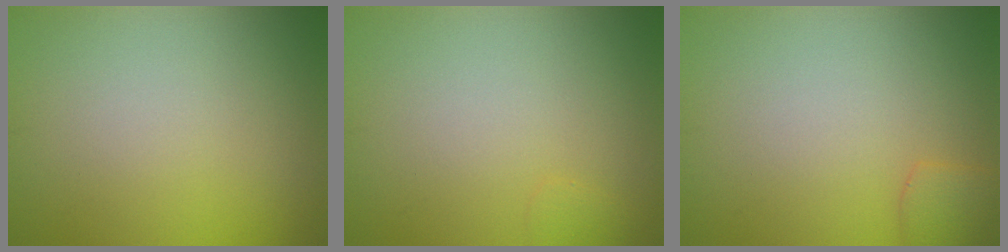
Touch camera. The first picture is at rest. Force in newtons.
{"total": 0.6, "press": 0.6, "slide": 0.1}
{"total": 2.0, "press": 2.0, "slide": 0.1}